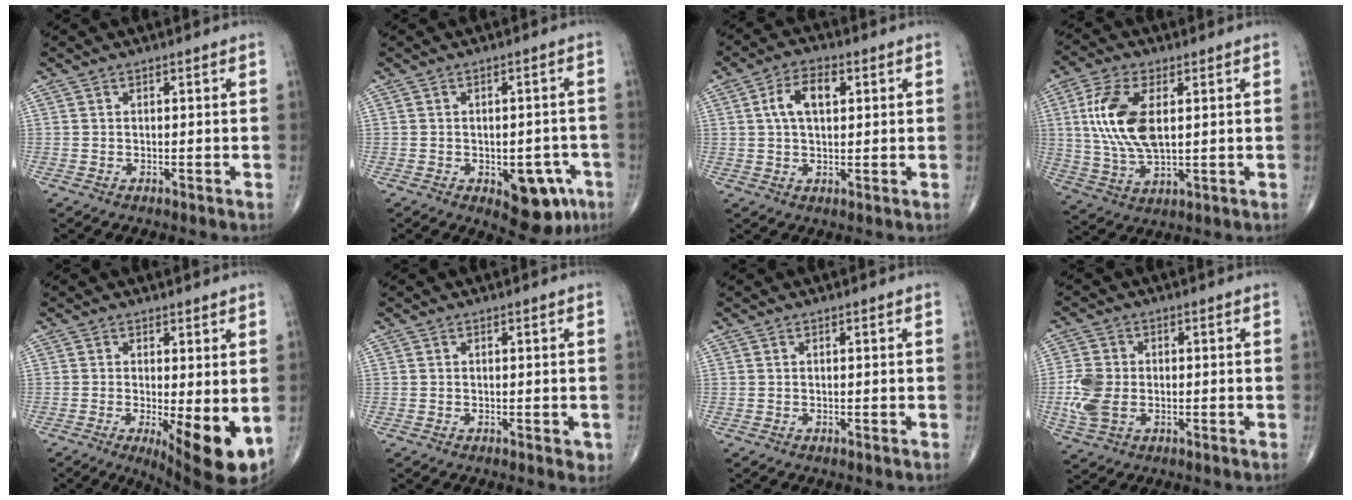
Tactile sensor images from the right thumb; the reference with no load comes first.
{"total": 9.7, "force": [-4.0, 5.2, 7.1], "torque": [-0.050, 0.019, -0.040]}
{"total": 7.0, "force": [1.8, 3.9, 5.6], "torque": [-0.099, 0.010, 0.031]}
{"total": 13.0, "force": [2.5, 6.3, 11.1], "torque": [-0.232, -0.007, 0.052]}
{"total": 9.9, "force": [-1.9, 3.0, 9.3], "torque": [-0.132, -0.025, -0.021]}
{"total": 1.4, "force": [-0.4, 0.8, 1.1], "torque": [-0.002, 0.000, -0.006]}
{"total": 0.0}
{"total": 7.2, "force": [-1.1, 5.0, 5.1], "torque": [-0.116, 0.003, -0.021]}